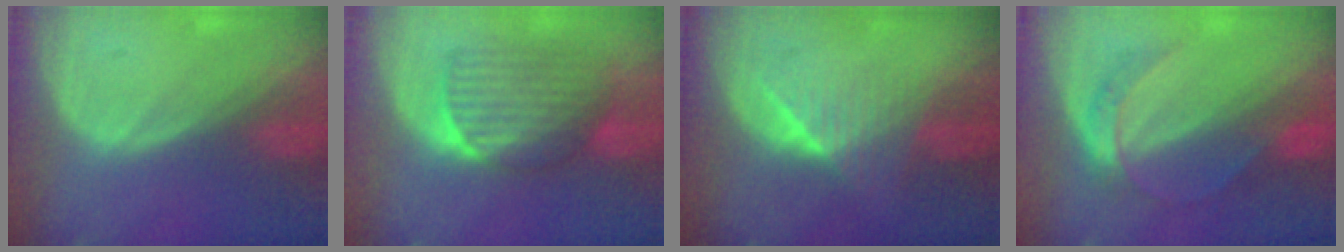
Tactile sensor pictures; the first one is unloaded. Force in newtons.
{"total": 7.9, "press": 7.7, "slide": 1.5}
{"total": 6.2, "press": 5.7, "slide": 2.6}
{"total": 4.9, "press": 4.9, "slide": 0.2}